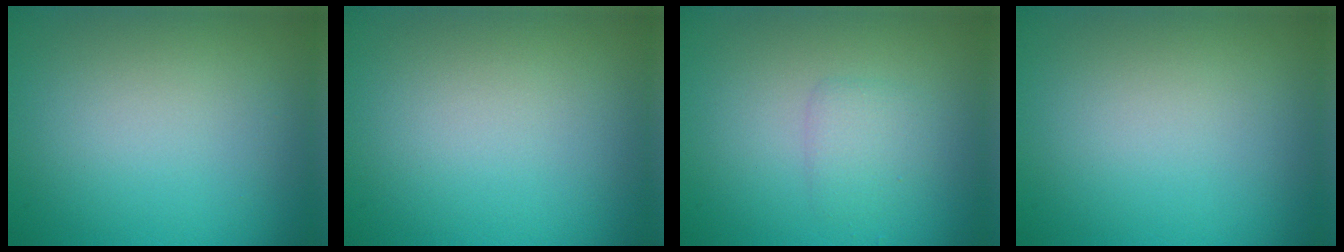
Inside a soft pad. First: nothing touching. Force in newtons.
{"total": 0.0}
{"total": 1.7, "press": 1.7, "slide": 0.0}
{"total": 0.0}